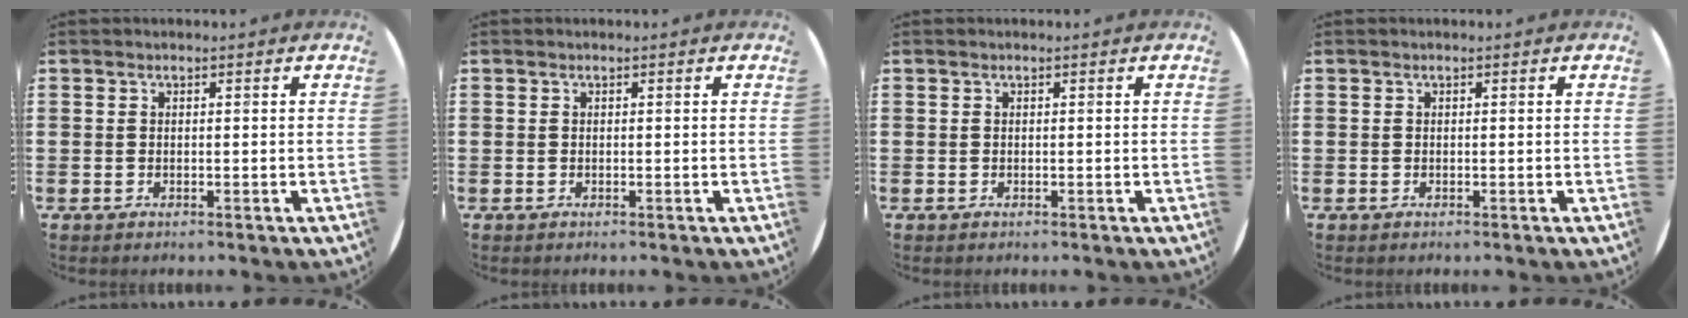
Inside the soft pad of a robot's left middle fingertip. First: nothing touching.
{"total": 0.0}
{"total": 0.0}
{"total": 0.0}